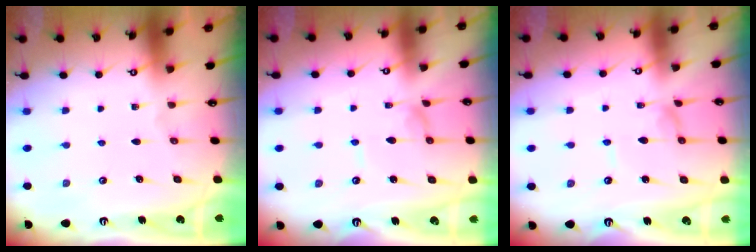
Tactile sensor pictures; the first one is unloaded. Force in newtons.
{"total": 0.0}
{"total": 0.0}